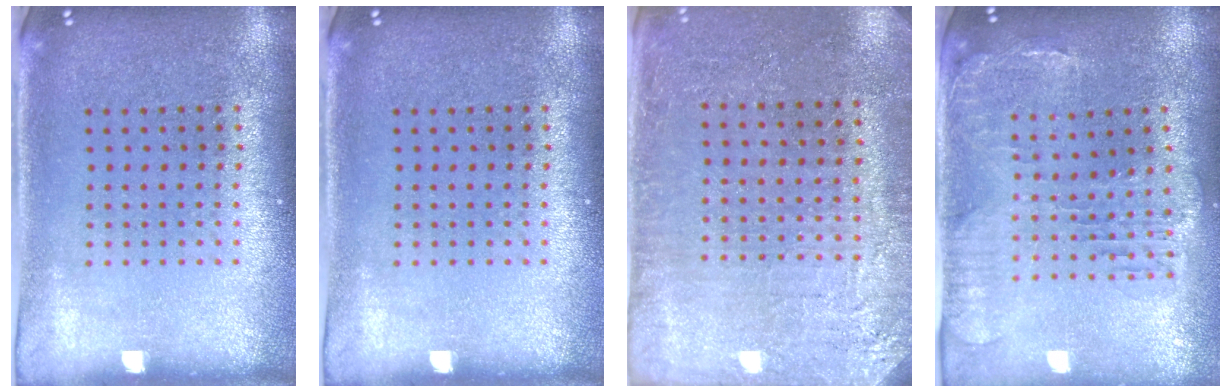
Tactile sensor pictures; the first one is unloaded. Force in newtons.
{"total": 0.0}
{"total": 2.8, "press": 2.8, "slide": 0.3}
{"total": 1.2, "press": 1.1, "slide": 0.4}